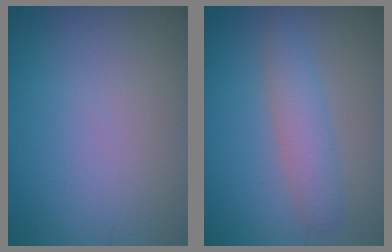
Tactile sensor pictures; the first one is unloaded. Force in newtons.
{"total": 3.0, "press": 3.0, "slide": 0.1}